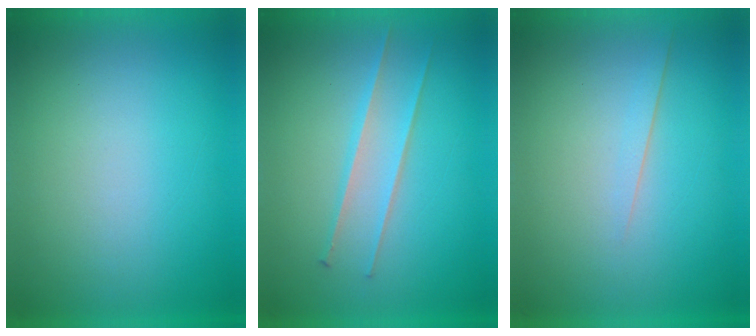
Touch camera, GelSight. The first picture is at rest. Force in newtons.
{"total": 2.4}
{"total": 1.4}